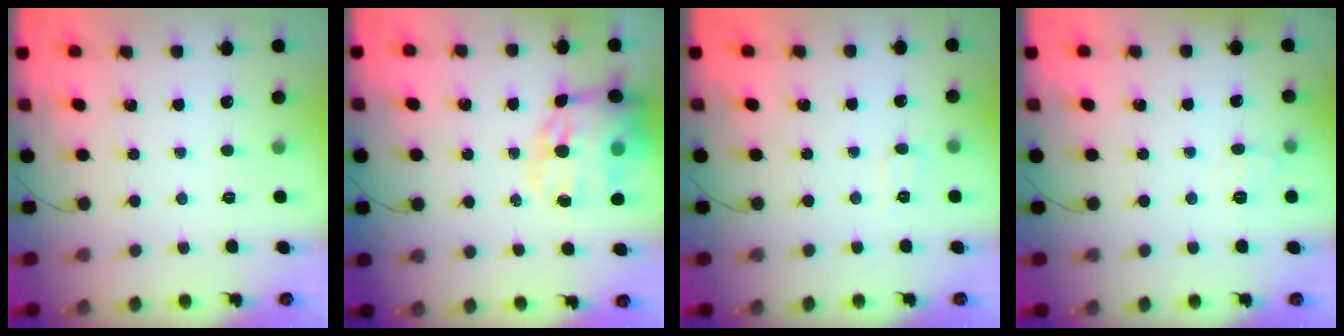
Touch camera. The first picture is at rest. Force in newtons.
{"total": 16.2, "press": 15.6, "slide": 4.4}
{"total": 4.7, "press": 4.3, "slide": 1.7}
{"total": 7.4, "press": 7.2, "slide": 1.8}